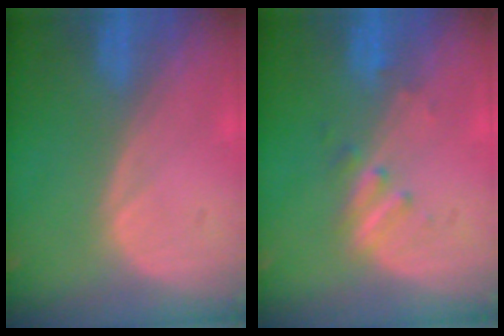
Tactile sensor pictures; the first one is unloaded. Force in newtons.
{"total": 2.3, "press": 2.3, "slide": 0.3}